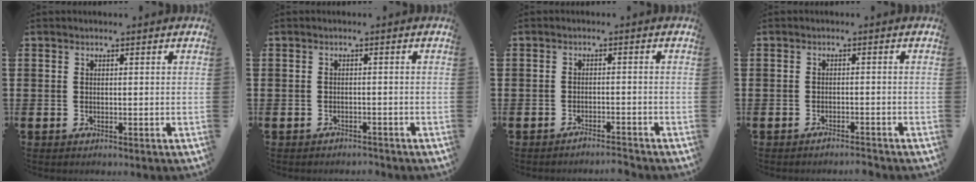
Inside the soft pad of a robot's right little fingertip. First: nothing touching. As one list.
[{"total": 1.0, "force": [-1.0, 0.1, -0.1], "torque": [-0.002, 0.002, -0.023]}, {"total": 1.8, "force": [-1.8, -0.1, 0.3], "torque": [-0.007, 0.003, -0.035]}, {"total": 1.4, "force": [-1.4, 0.0, 0.3], "torque": [-0.007, 0.000, -0.026]}]